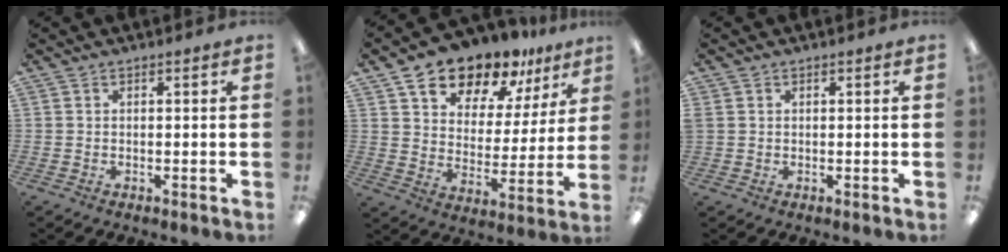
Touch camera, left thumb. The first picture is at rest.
{"total": 14.3, "force": [11.9, 6.5, 4.5], "torque": [-0.081, -0.085, 0.219]}
{"total": 1.2, "force": [0.2, 1.1, 0.2], "torque": [-0.005, 0.004, 0.003]}